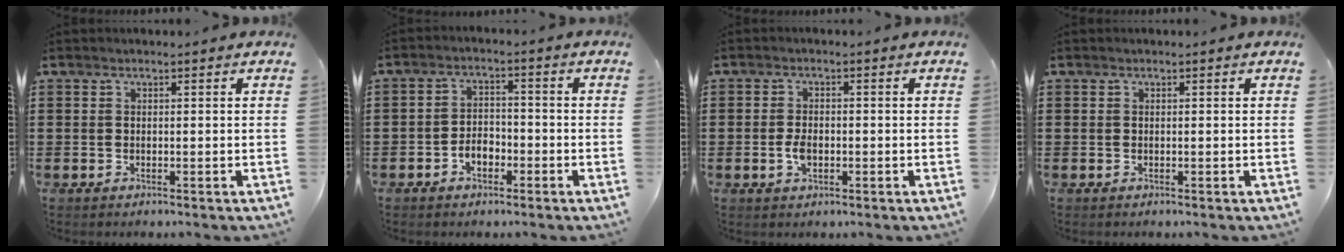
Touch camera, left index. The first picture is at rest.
{"total": 3.2, "force": [-1.8, 1.9, 1.8], "torque": [-0.037, 0.006, -0.037]}
{"total": 2.8, "force": [-0.5, 1.5, 2.3], "torque": [-0.052, -0.001, -0.011]}
{"total": 0.0}